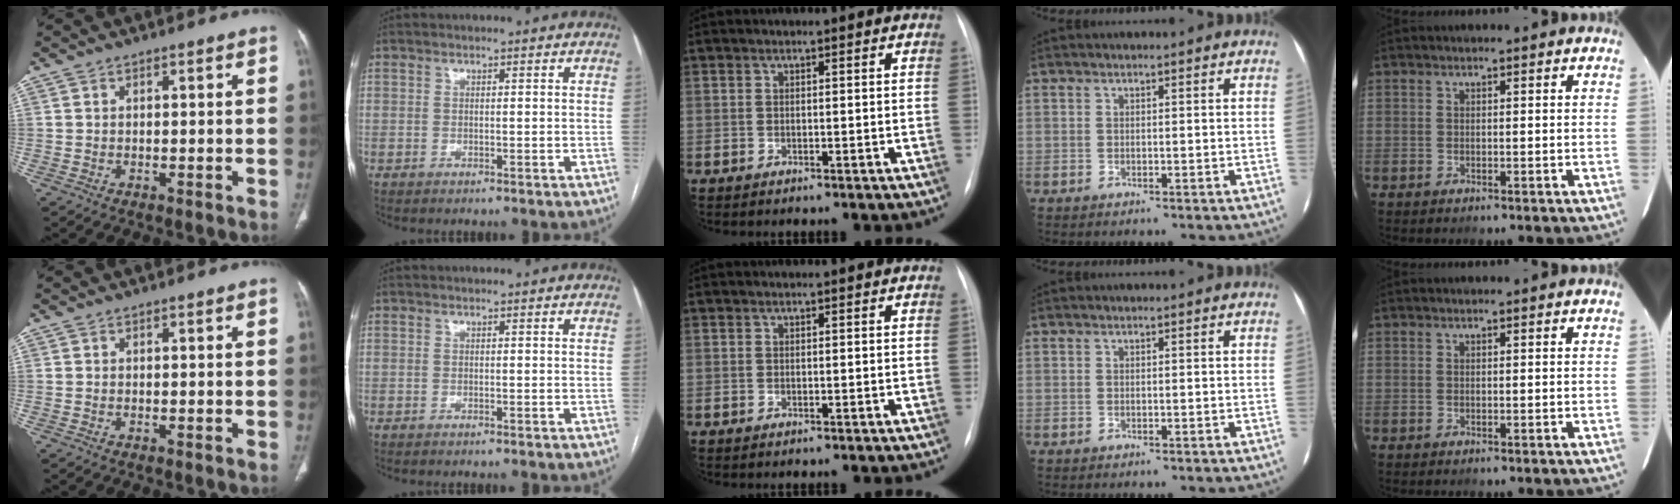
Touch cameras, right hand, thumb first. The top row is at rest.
{}